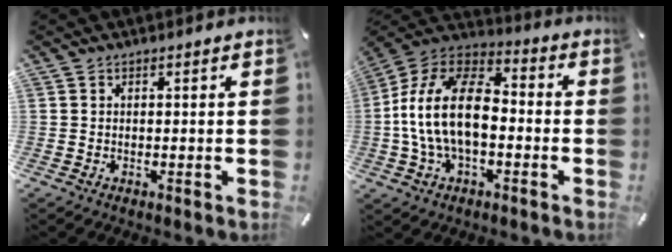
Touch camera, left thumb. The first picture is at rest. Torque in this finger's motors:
{"motor_torque": [0.56, 1.76, 0.87, 0.01, 0.73]}